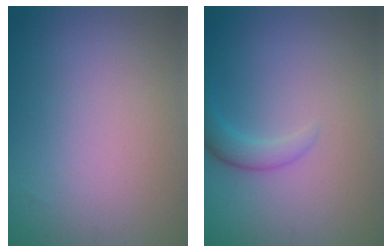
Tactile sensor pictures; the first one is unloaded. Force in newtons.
{"total": 1.8, "press": 1.8, "slide": 0.1}